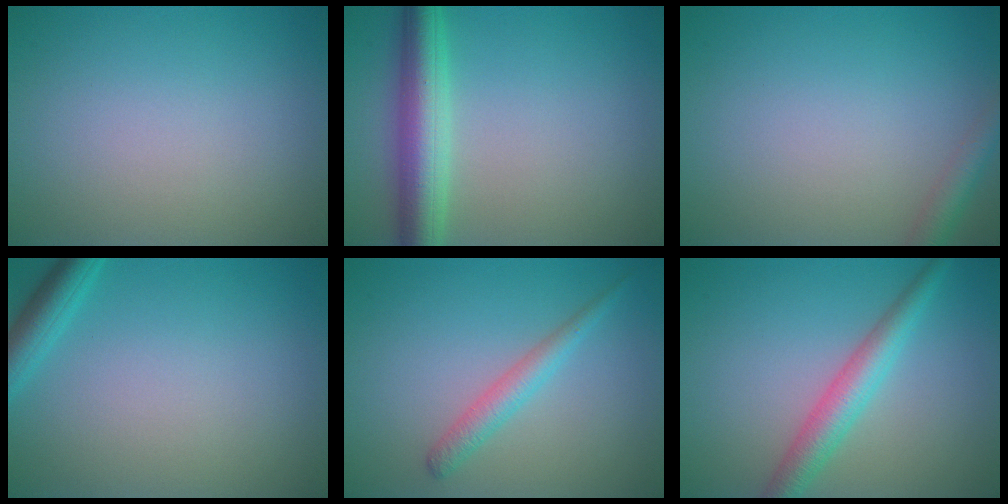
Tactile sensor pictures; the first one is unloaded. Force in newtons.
{"total": 5.5, "press": 5.5, "slide": 0.2}
{"total": 2.1, "press": 2.1, "slide": 0.1}
{"total": 2.6, "press": 2.6, "slide": 0.2}
{"total": 2.2, "press": 2.2, "slide": 0.0}
{"total": 3.7, "press": 3.7, "slide": 0.0}